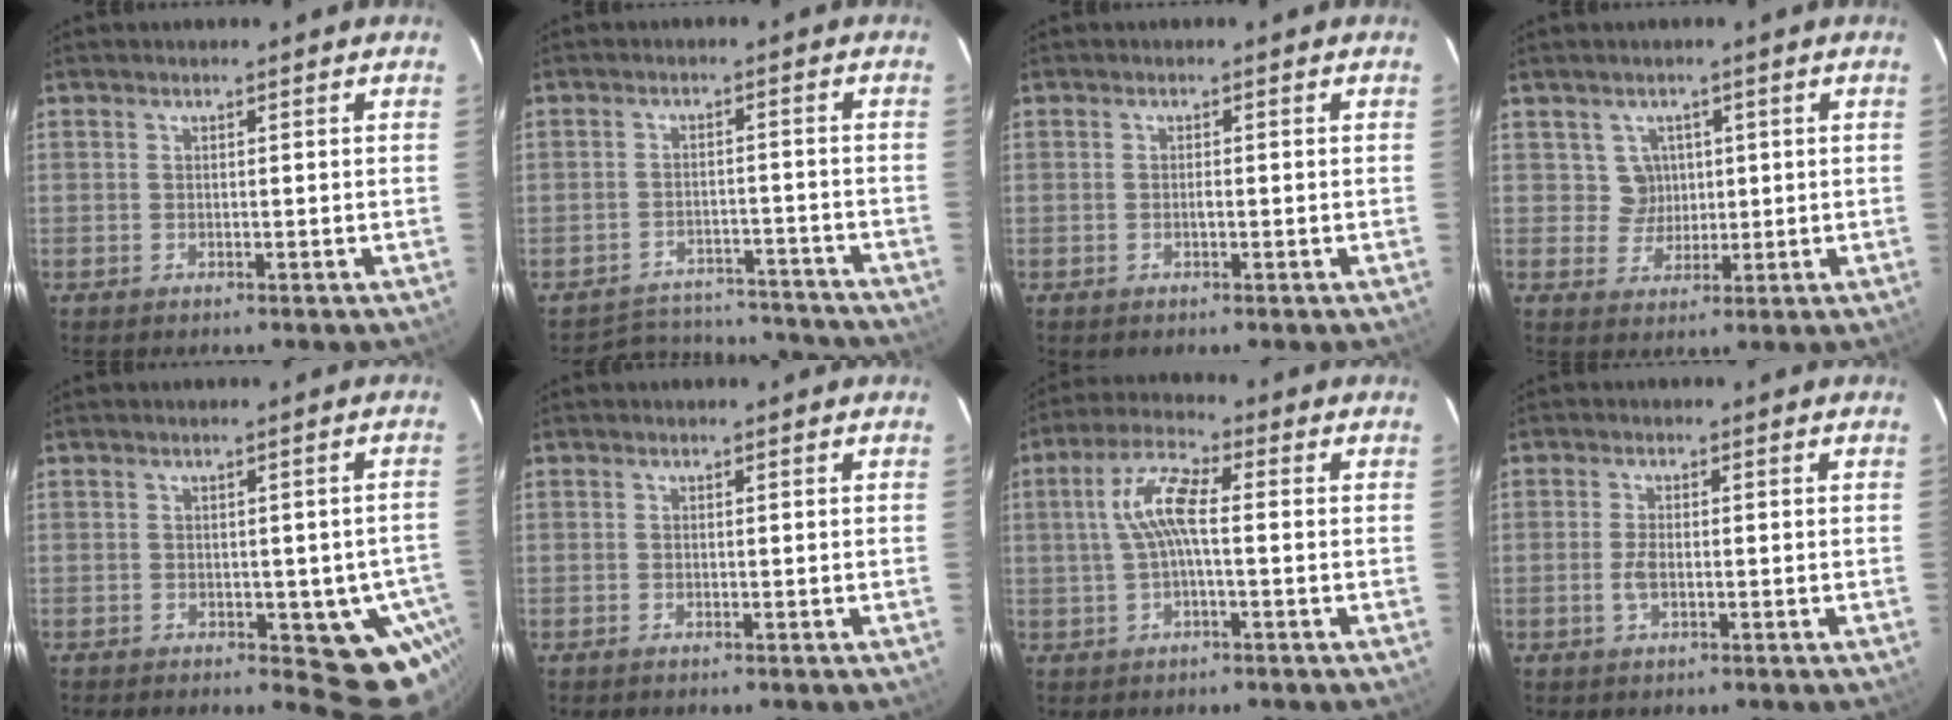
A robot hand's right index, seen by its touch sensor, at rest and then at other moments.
{"total": 13.9, "force": [-12.7, 5.3, 2.2], "torque": [-0.054, 0.037, -0.153]}
{"total": 0.8, "force": [-0.3, 0.3, 0.6], "torque": [-0.011, 0.001, -0.005]}
{"total": 4.0, "force": [1.2, 3.8, 0.1], "torque": [0.004, 0.012, 0.023]}
{"total": 8.2, "force": [-3.5, 5.1, 5.4], "torque": [-0.040, 0.011, -0.037]}
{"total": 0.0}
{"total": 7.5, "force": [0.2, 2.1, 7.2], "torque": [-0.152, 0.017, 0.005]}
{"total": 2.7, "force": [-0.6, 1.2, 2.4], "torque": [-0.051, -0.002, -0.011]}